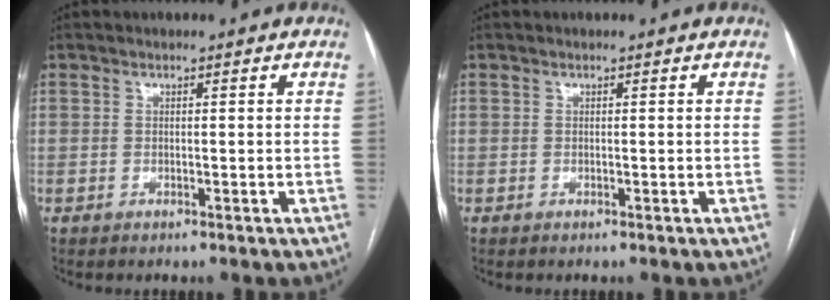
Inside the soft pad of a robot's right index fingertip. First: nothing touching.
{"total": 0.0}